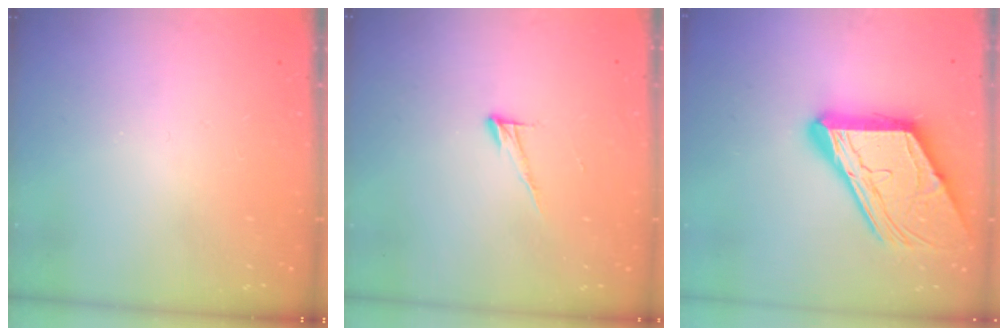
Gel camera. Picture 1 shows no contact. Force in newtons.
{"total": 6.6, "press": 6.6, "slide": 0.3}
{"total": 18.5, "press": 18.4, "slide": 1.9}